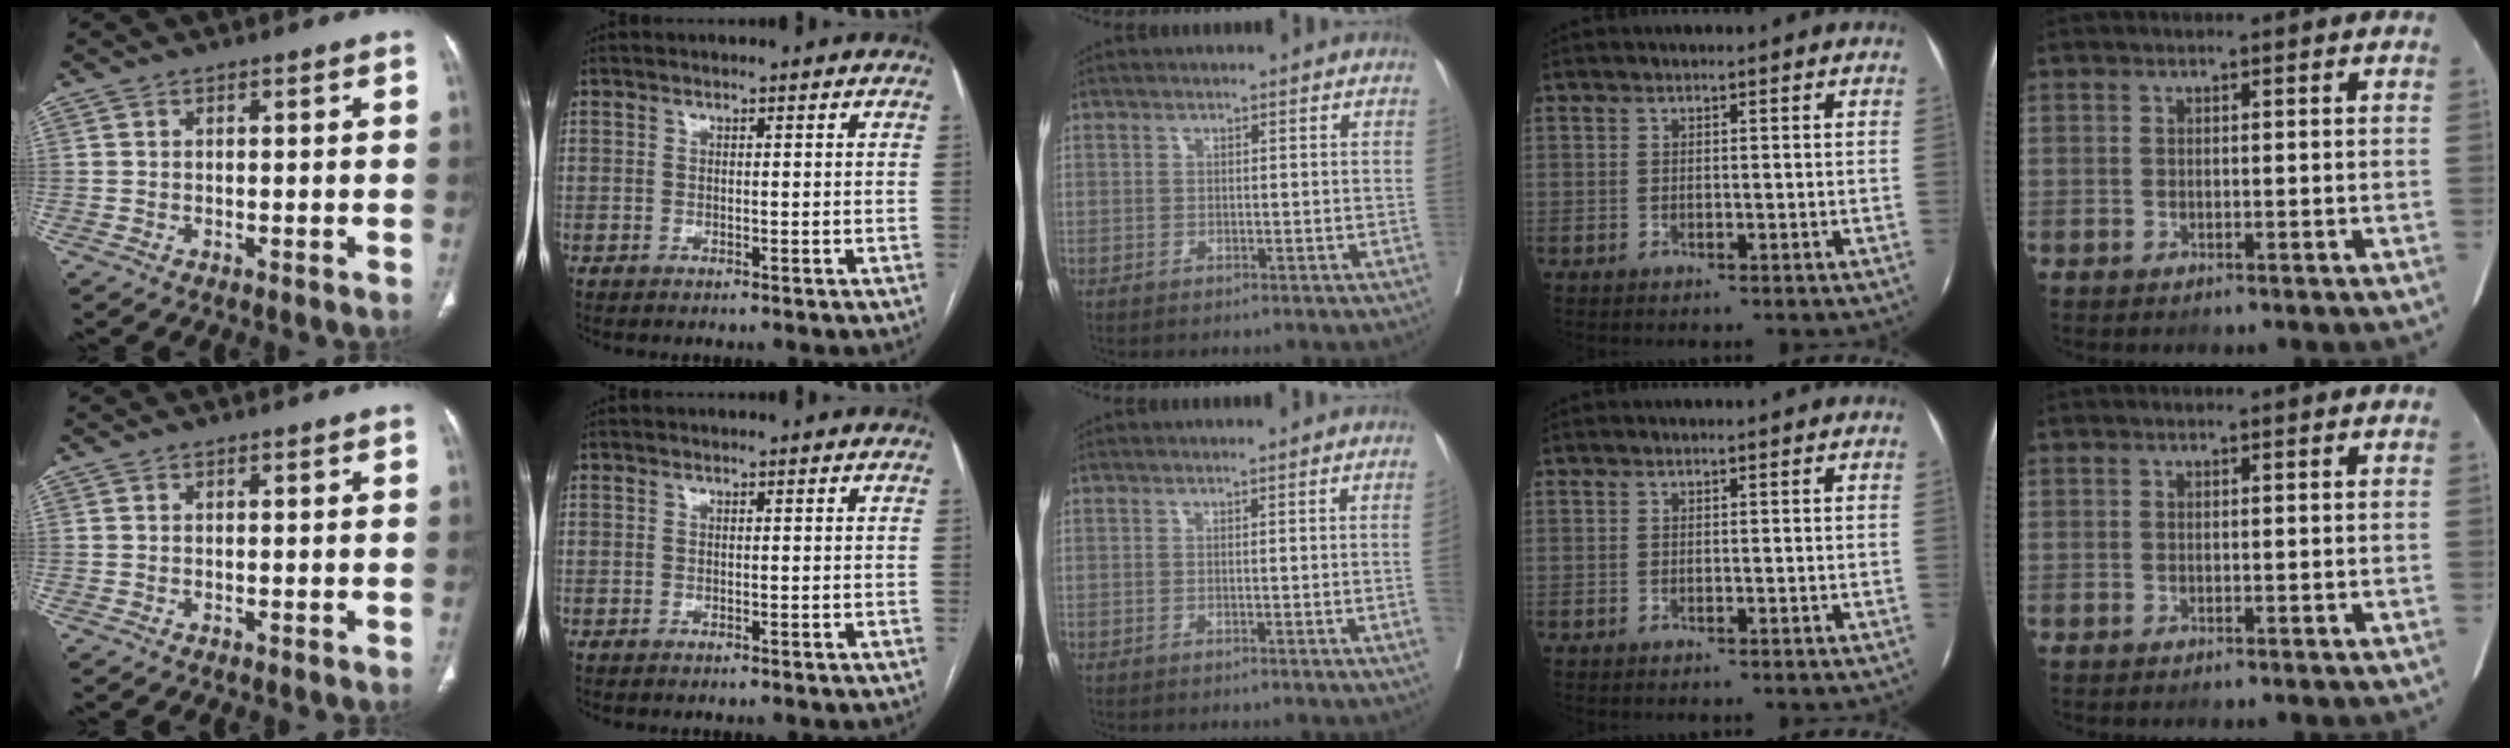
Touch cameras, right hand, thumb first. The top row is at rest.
{"middle": {"total": 2.2, "force": [-0.2, -0.9, 2.0], "torque": [-0.030, -0.004, 0.002]}}